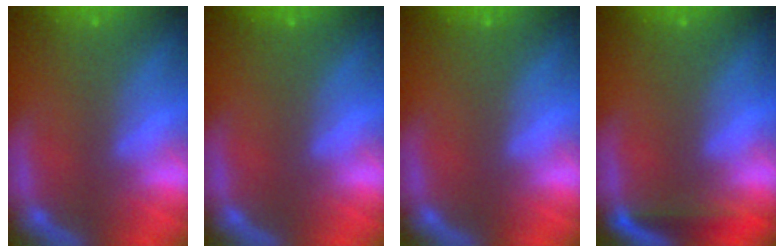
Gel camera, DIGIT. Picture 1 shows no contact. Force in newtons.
{"total": 0.0}
{"total": 0.0}
{"total": 2.5}